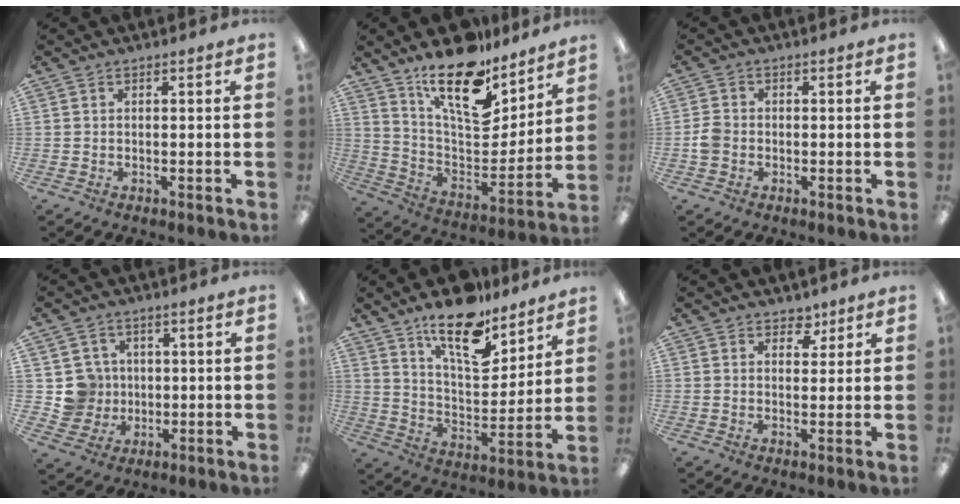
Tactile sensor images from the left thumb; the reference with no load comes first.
{"total": 19.9, "force": [14.8, 7.7, 10.8], "torque": [-0.177, -0.111, 0.258]}
{"total": 3.4, "force": [-0.8, 2.8, 1.7], "torque": [-0.027, 0.009, -0.013]}
{"total": 7.8, "force": [1.2, 7.7, 0.6], "torque": [-0.024, 0.004, 0.032]}
{"total": 16.7, "force": [12.2, 6.6, 9.2], "torque": [-0.148, -0.072, 0.209]}
{"total": 4.0, "force": [2.9, 2.5, 1.1], "torque": [0.003, -0.016, 0.047]}